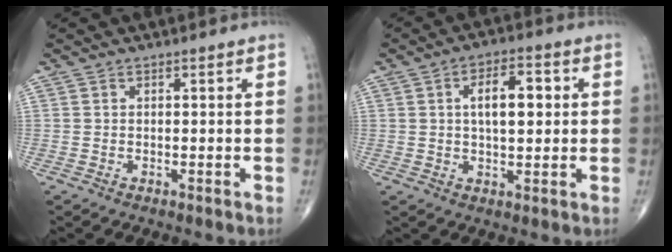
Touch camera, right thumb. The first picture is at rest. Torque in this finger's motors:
{"motor_torque": [1.13, 2.82, 1.07, 0.07, -0.02]}